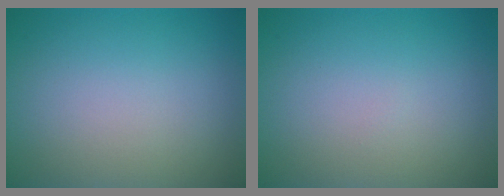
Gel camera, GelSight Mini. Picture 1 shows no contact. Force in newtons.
{"total": 0.0}